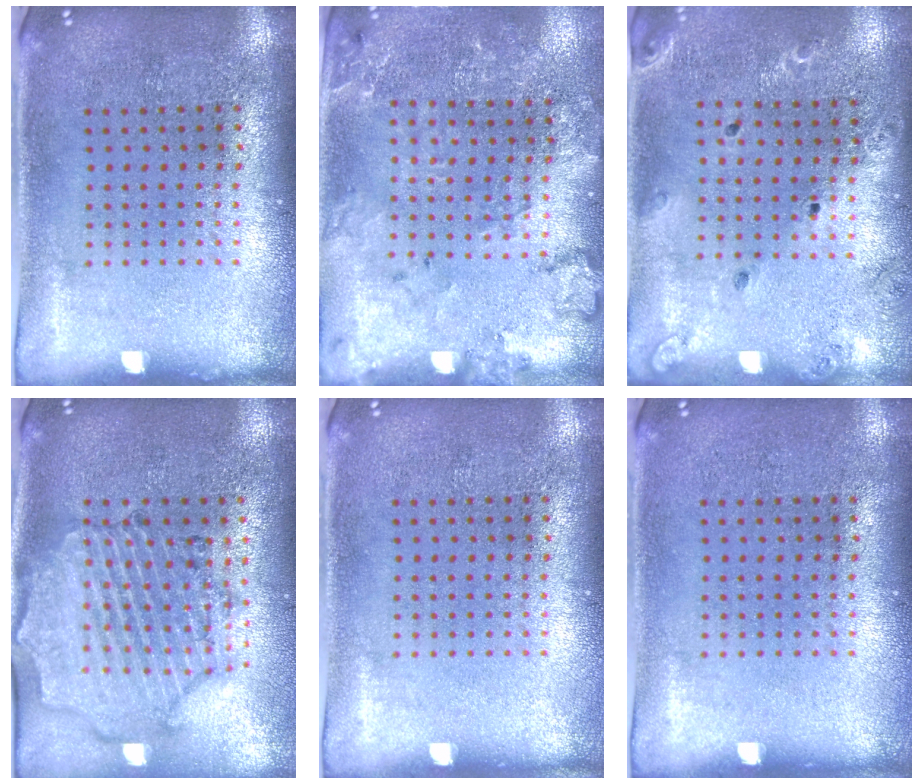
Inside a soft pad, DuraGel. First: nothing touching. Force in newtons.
{"total": 1.7, "press": 1.7, "slide": 0.2}
{"total": 1.4, "press": 1.4, "slide": 0.1}
{"total": 1.7, "press": 1.7, "slide": 0.3}
{"total": 0.0}
{"total": 0.0}